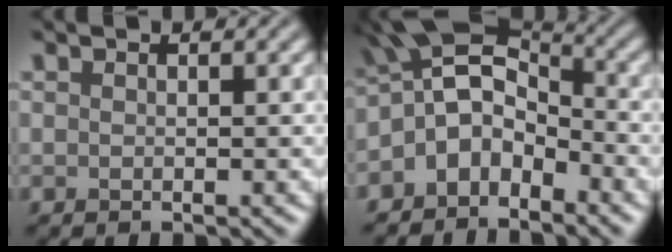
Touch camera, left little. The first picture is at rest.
{"total": 6.1, "force": [-2.1, 3.8, 4.3], "torque": [-0.062, 0.013, -0.054]}